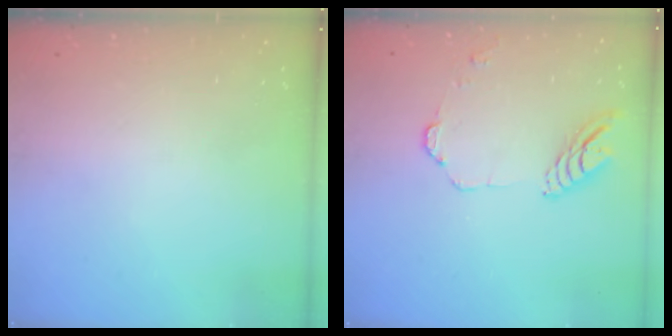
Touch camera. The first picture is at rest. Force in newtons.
{"total": 9.1, "press": 9.1, "slide": 0.4}